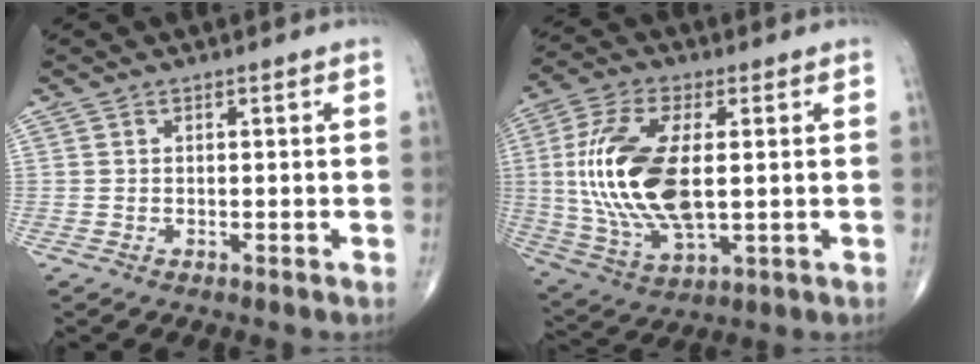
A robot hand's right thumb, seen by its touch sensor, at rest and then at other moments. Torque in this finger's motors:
{"motor_torque": [1.92, 3.09, 2.06, 0.32, 0.22]}